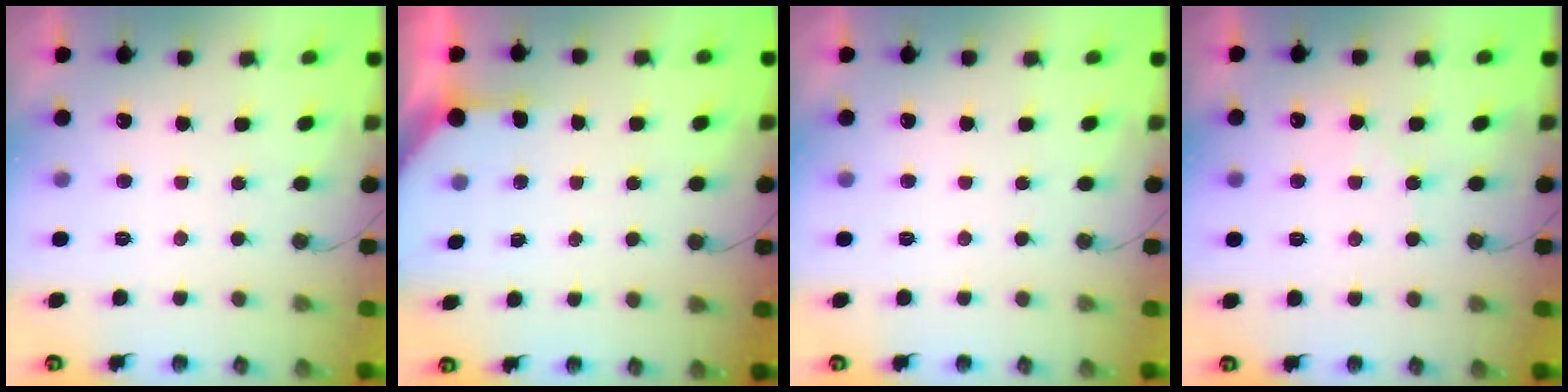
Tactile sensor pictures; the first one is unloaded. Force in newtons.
{"total": 2.6, "press": 2.6, "slide": 0.4}
{"total": 0.0}
{"total": 6.0, "press": 5.9, "slide": 0.8}